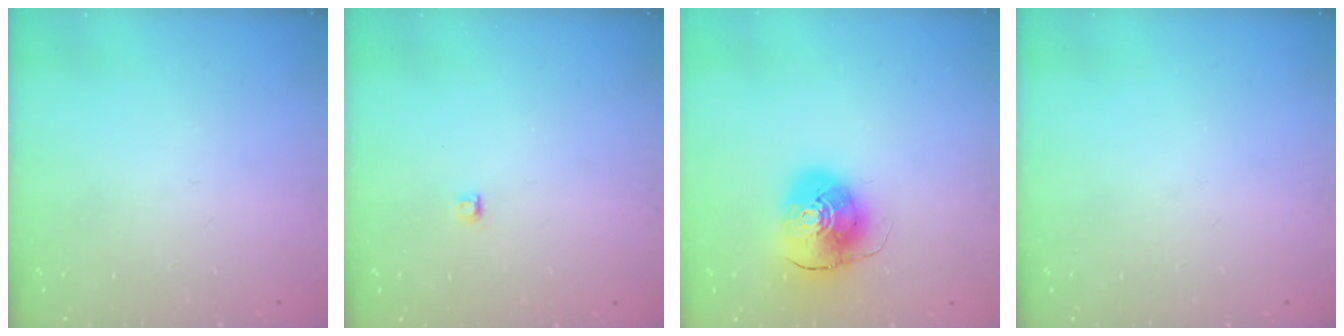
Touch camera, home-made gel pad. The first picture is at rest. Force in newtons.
{"total": 2.8, "press": 2.7, "slide": 0.3}
{"total": 9.9, "press": 9.8, "slide": 1.6}
{"total": 0.0}